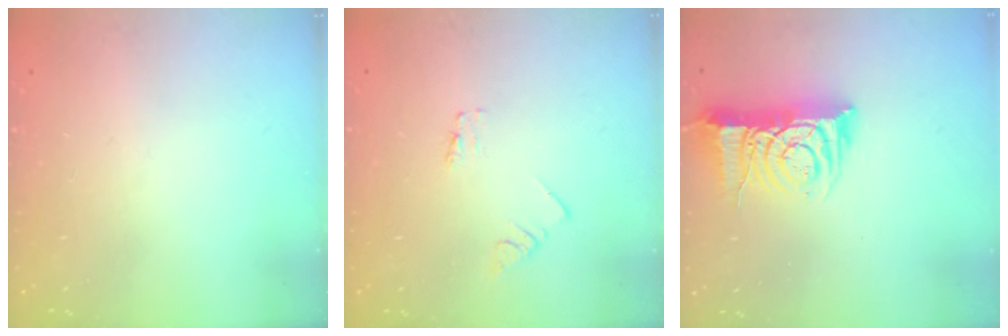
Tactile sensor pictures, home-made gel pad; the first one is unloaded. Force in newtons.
{"total": 0.0}
{"total": 10.2, "press": 10.1, "slide": 1.3}